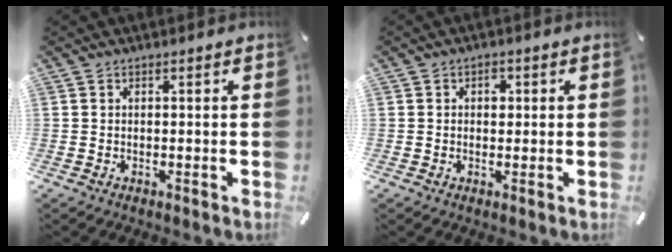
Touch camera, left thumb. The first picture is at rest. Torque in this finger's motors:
{"motor_torque": [0.49, 0.62, 0.05, -0.19, 0.02]}